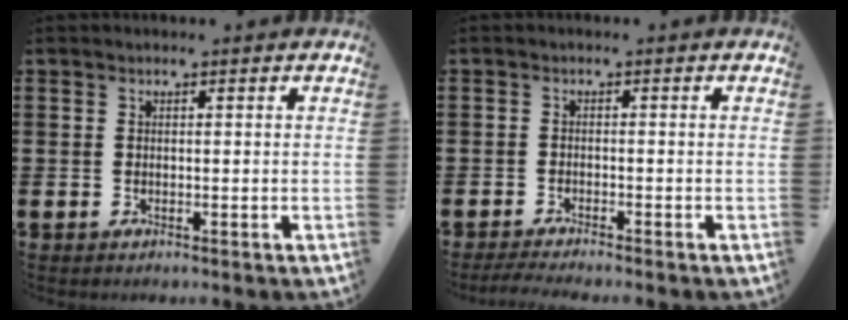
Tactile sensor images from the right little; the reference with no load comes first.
{"total": 1.5, "force": [-1.3, 0.0, 0.7], "torque": [-0.012, 0.000, -0.025]}